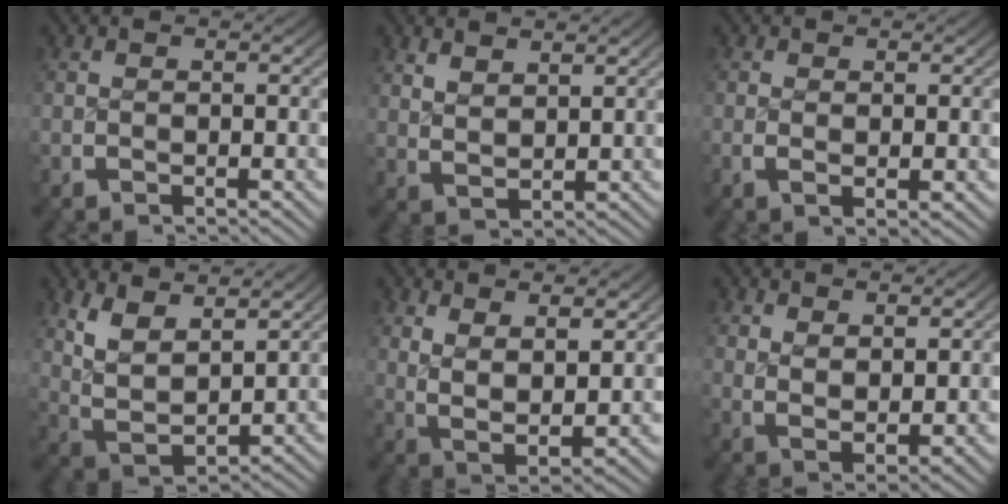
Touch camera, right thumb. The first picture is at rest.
{"total": 2.4, "force": [1.9, 0.9, 1.1], "torque": [-0.018, -0.005, 0.049]}
{"total": 1.1, "force": [0.1, 0.4, 1.0], "torque": [-0.021, -0.009, 0.007]}
{"total": 7.2, "force": [2.2, 4.6, 5.0], "torque": [-0.118, -0.020, 0.049]}
{"total": 6.5, "force": [1.1, 3.7, 5.2], "torque": [-0.110, -0.031, 0.036]}
{"total": 3.5, "force": [1.6, 1.7, 2.5], "torque": [-0.046, -0.015, 0.044]}